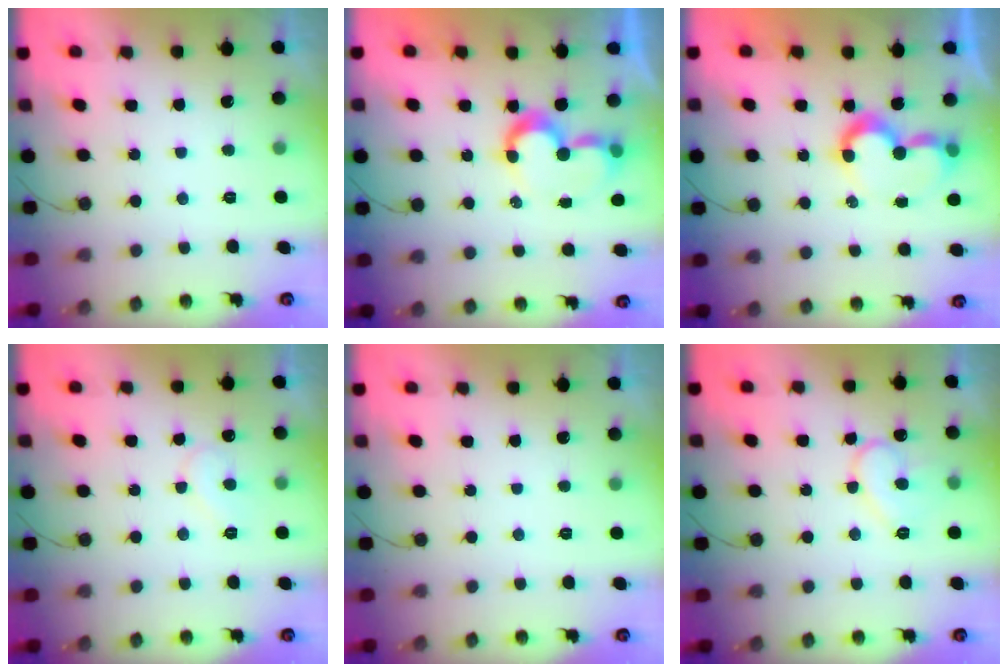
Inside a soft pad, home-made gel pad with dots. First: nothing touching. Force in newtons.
{"total": 8.8, "press": 8.8, "slide": 0.7}
{"total": 9.4, "press": 9.3, "slide": 1.2}
{"total": 5.7, "press": 5.7, "slide": 0.6}
{"total": 0.0}
{"total": 10.4, "press": 10.4, "slide": 0.8}